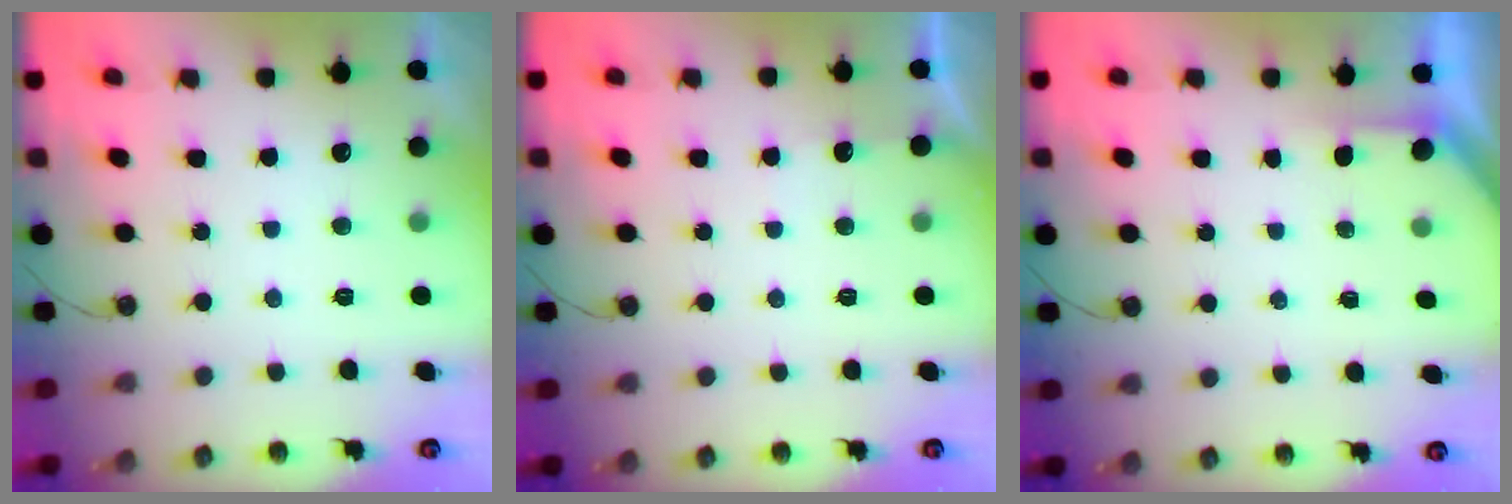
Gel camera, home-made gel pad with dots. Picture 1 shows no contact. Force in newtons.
{"total": 2.2, "press": 2.2, "slide": 0.3}
{"total": 1.5, "press": 1.5, "slide": 0.1}